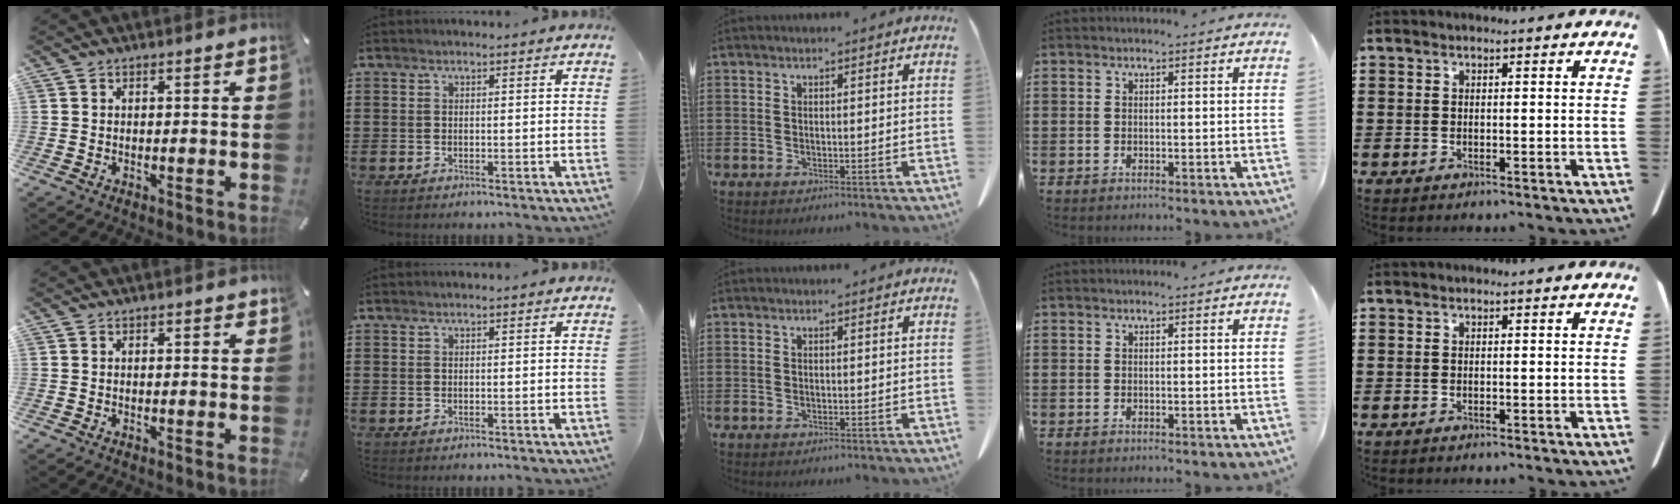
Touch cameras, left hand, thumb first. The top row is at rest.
{"thumb": {"total": 0.5, "force": [0.2, 0.3, 0.4], "torque": [0.000, -0.002, 0.001]}}